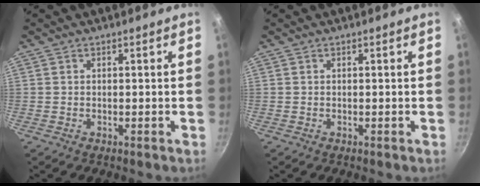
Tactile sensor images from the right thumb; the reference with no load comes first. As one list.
[{"total": 0.0}]